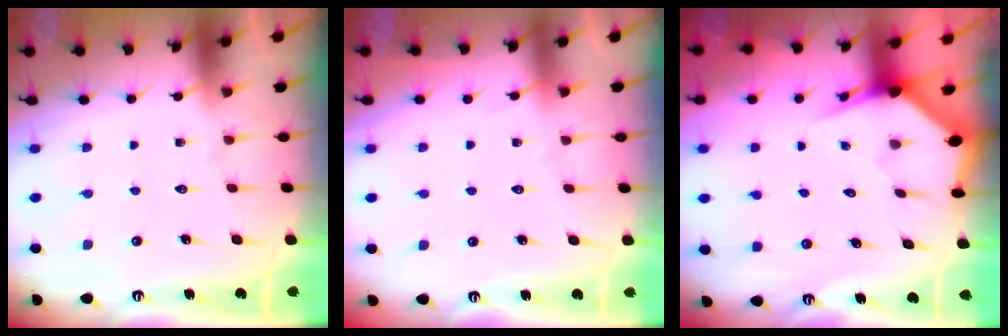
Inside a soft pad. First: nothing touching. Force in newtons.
{"total": 2.6, "press": 2.6, "slide": 0.4}
{"total": 3.1, "press": 3.1, "slide": 0.5}